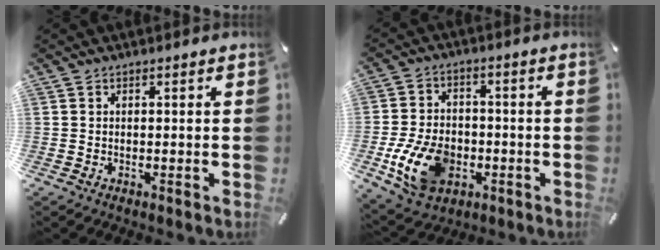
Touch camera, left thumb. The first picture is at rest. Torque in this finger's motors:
{"motor_torque": [0.28, 0.50, 0.27, 0.12, 0.19]}